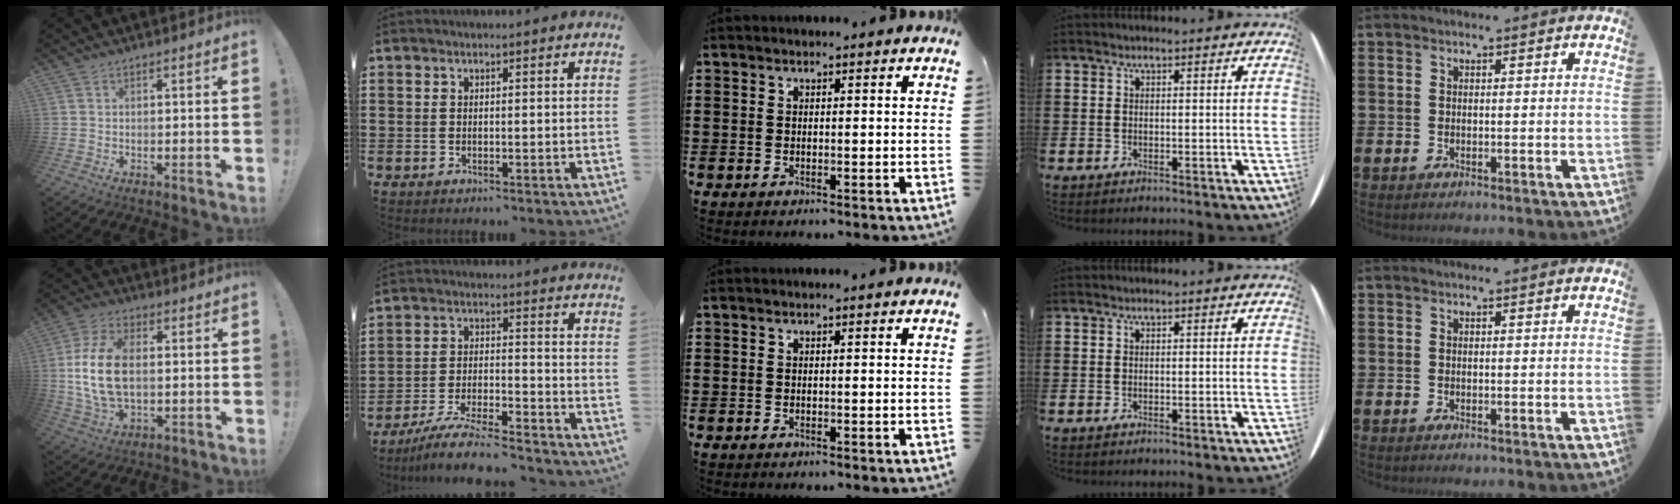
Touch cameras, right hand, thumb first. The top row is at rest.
{"thumb": {"total": 14.7, "force": [0.6, 8.6, 11.9], "torque": [-0.237, 0.002, 0.014]}, "index": {"total": 7.8, "force": [-7.2, 0.1, 3.0], "torque": [-0.060, 0.001, -0.138]}}